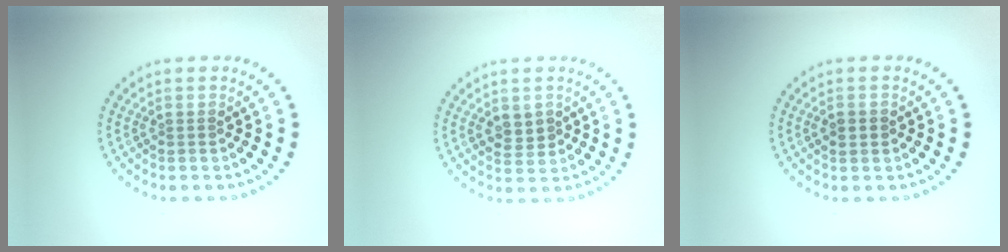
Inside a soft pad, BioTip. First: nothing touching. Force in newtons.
{"total": 1.6, "press": 1.6, "slide": 0.5}
{"total": 1.8, "press": 1.8, "slide": 0.1}